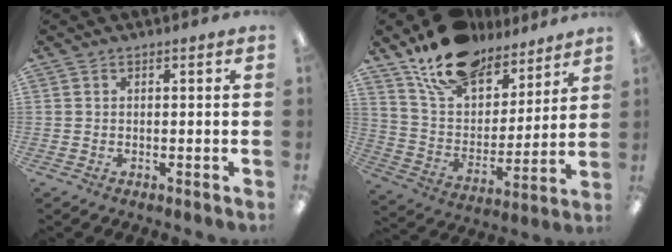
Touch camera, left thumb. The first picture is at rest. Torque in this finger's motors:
{"motor_torque": [1.88, 1.88, 1.42, -1.36, 0.19]}